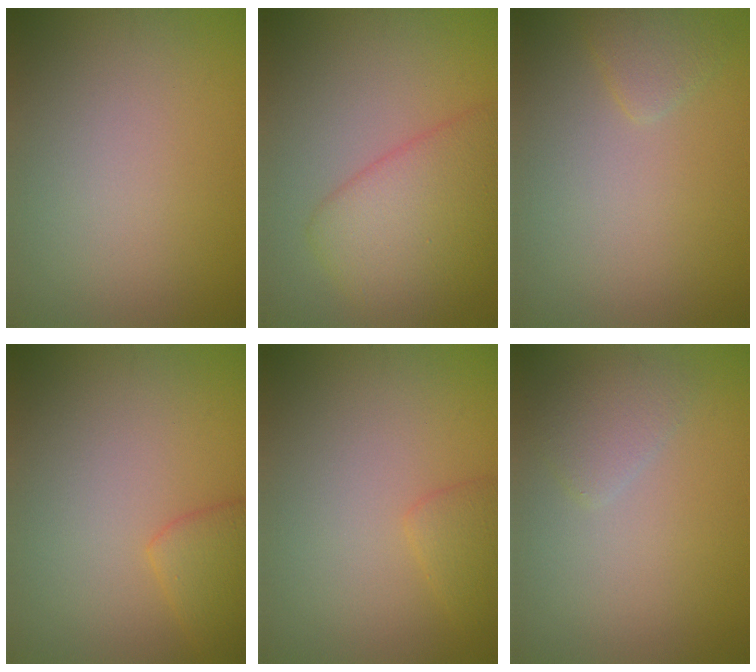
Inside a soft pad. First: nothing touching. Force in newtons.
{"total": 5.8, "press": 5.8, "slide": 0.4}
{"total": 1.5, "press": 1.5, "slide": 0.2}
{"total": 2.6, "press": 2.6, "slide": 0.2}
{"total": 1.6, "press": 1.6, "slide": 0.1}
{"total": 1.7, "press": 1.7, "slide": 0.2}